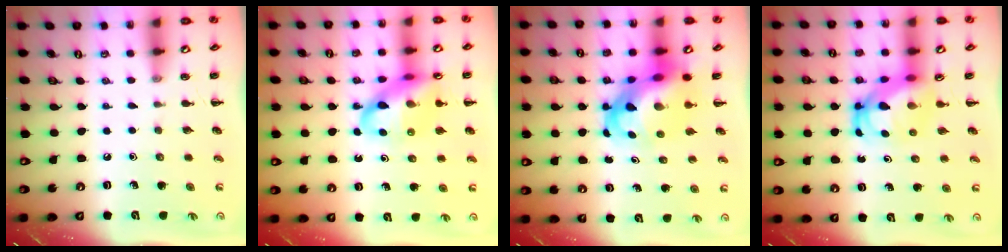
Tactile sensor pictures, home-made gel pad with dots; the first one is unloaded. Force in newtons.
{"total": 15.6, "press": 15.3, "slide": 3.2}
{"total": 11.8, "press": 11.4, "slide": 3.2}
{"total": 5.9, "press": 5.8, "slide": 1.4}